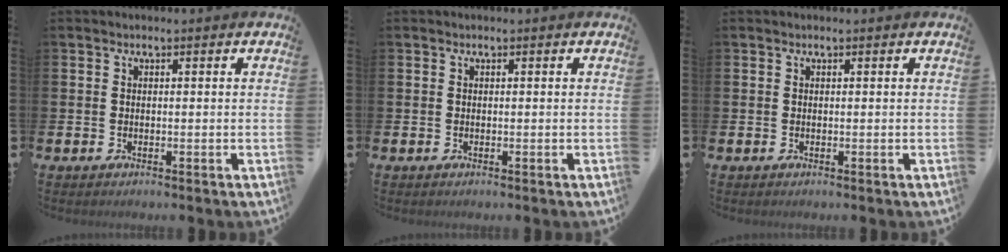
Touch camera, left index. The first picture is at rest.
{"total": 0.0}
{"total": 0.0}